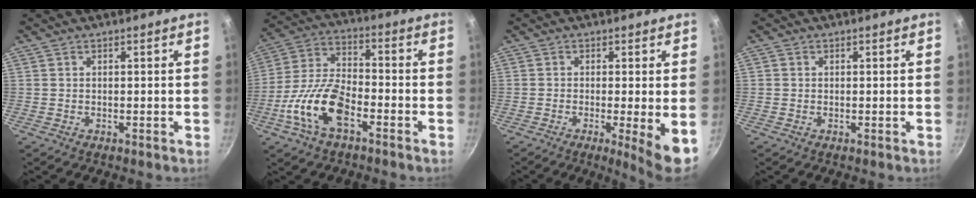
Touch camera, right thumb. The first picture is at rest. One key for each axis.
{"total": 13.8, "fx": -5.9, "fy": 6.4, "fz": 10.7, "tx": -0.204, "ty": 0.038, "tz": -0.126}
{"total": 6.6, "fx": -1.3, "fy": 0.7, "fz": 6.5, "tx": -0.094, "ty": -0.011, "tz": -0.018}
{"total": 0.5, "fx": 0.0, "fy": 0.5, "fz": 0.1, "tx": 0.001, "ty": 0.002, "tz": -0.002}